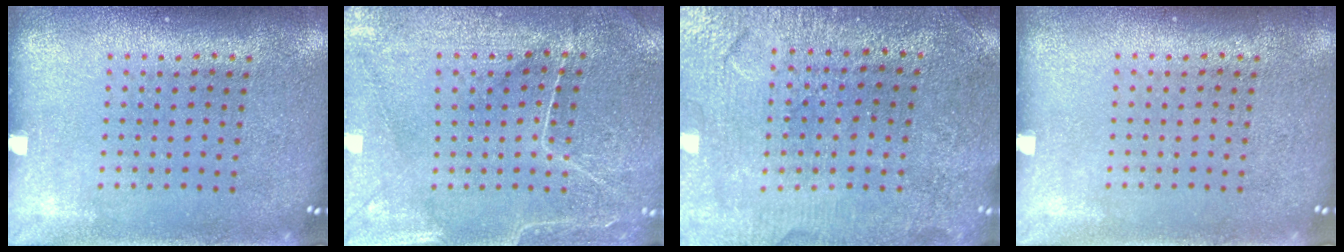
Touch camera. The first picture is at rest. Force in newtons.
{"total": 0.7, "press": 0.5, "slide": 0.4}
{"total": 1.5, "press": 1.5, "slide": 0.2}
{"total": 0.0}